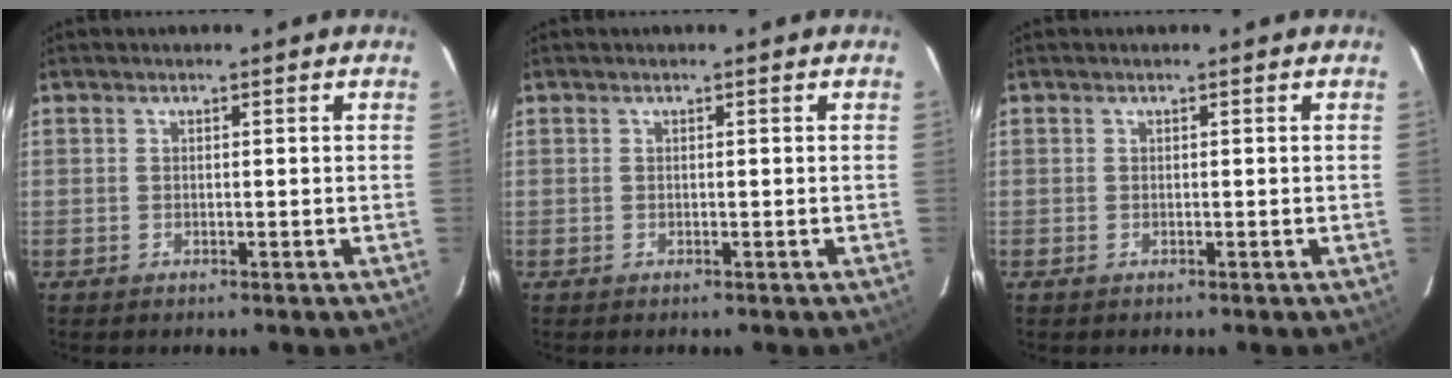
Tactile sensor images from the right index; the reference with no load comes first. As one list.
[{"total": 0.0}, {"total": 0.0}]